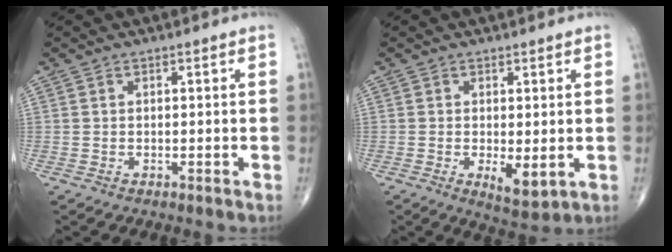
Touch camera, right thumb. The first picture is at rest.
{"total": 5.0, "force": [-0.8, 2.0, 4.5], "torque": [-0.069, -0.017, -0.007]}